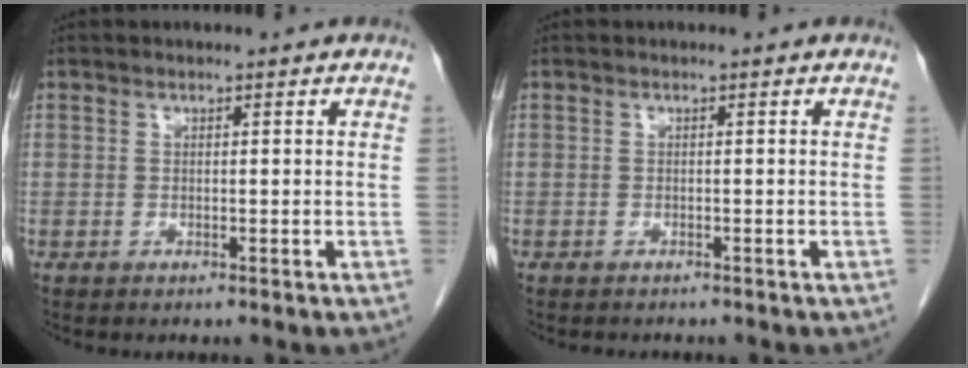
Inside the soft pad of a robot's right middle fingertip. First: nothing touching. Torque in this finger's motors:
{"motor_torque": [0.02, -0.01, 0.00, 0.00]}